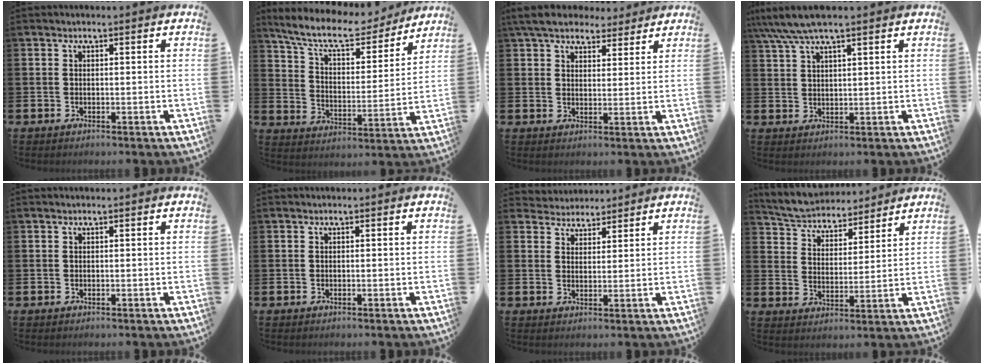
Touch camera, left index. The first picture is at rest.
{"total": 9.7, "force": [8.7, 2.4, 3.7], "torque": [-0.095, -0.057, 0.147]}
{"total": 6.7, "force": [6.0, 2.5, 1.7], "torque": [-0.050, -0.019, 0.110]}
{"total": 5.4, "force": [4.4, 0.8, 3.0], "torque": [-0.071, -0.007, 0.081]}
{"total": 0.0}
{"total": 0.0}
{"total": 3.5, "force": [3.3, 1.1, -0.6], "torque": [0.003, -0.020, 0.058]}
{"total": 5.5, "force": [5.3, 1.2, 0.1], "torque": [-0.028, -0.039, 0.092]}